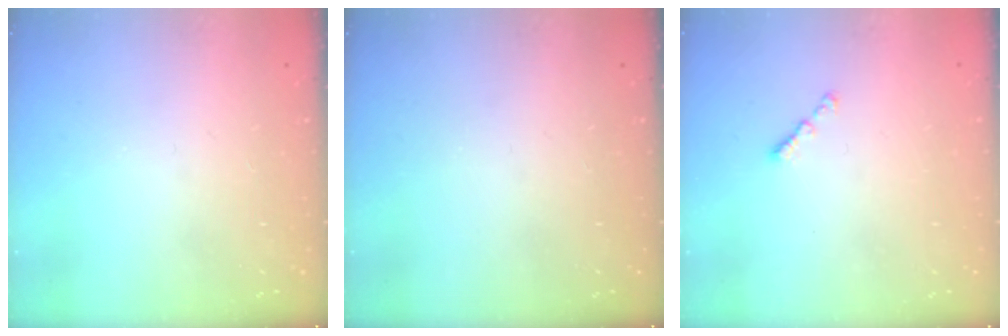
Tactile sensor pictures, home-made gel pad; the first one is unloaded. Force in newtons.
{"total": 0.0}
{"total": 1.1, "press": 1.0, "slide": 0.4}